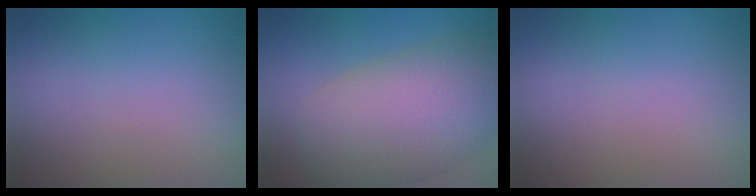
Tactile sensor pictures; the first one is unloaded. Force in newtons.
{"total": 10.9, "press": 10.9, "slide": 0.5}
{"total": 0.0}